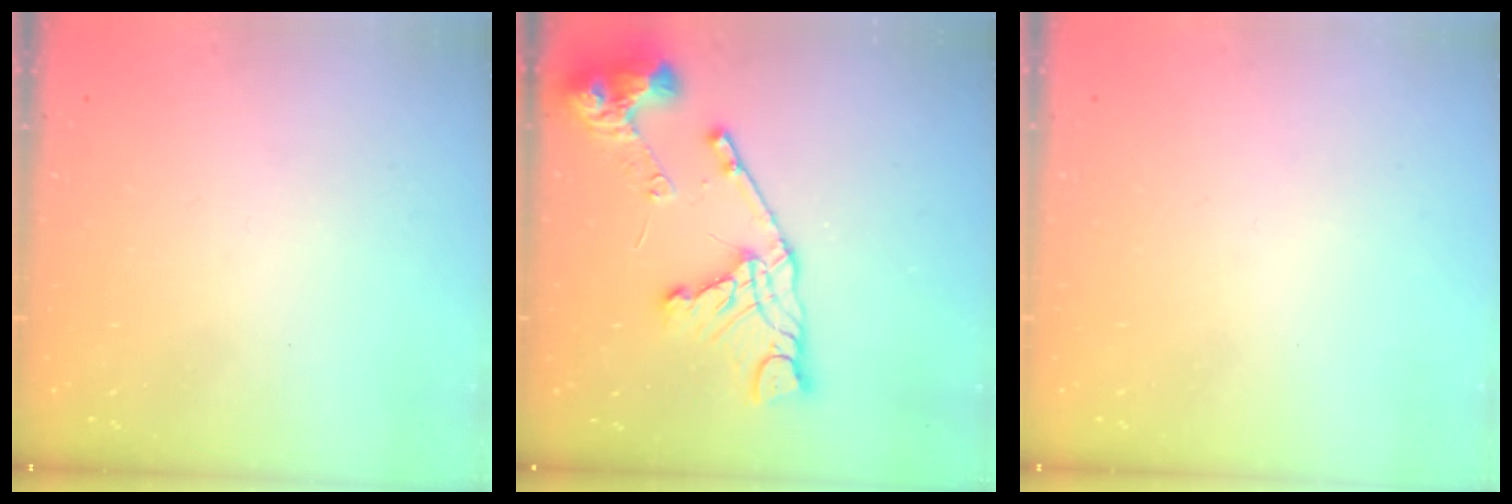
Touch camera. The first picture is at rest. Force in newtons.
{"total": 17.9, "press": 17.8, "slide": 2.1}
{"total": 0.0}